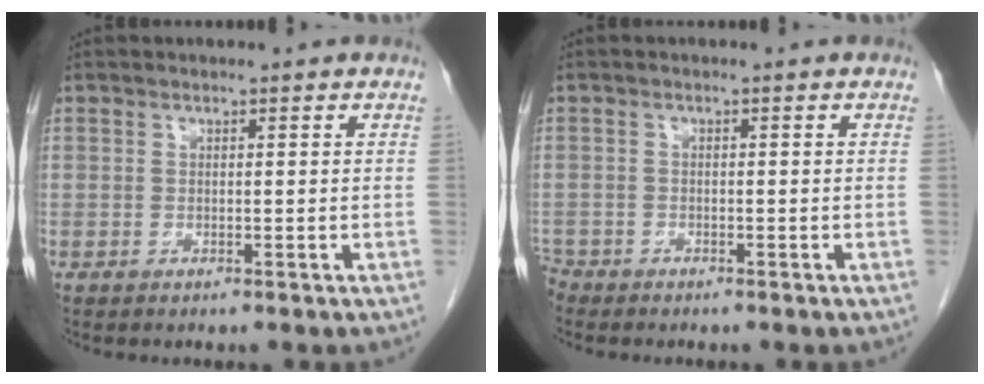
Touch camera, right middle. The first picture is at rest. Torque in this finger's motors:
{"motor_torque": [0.04, -0.01, 0.03, -0.03]}